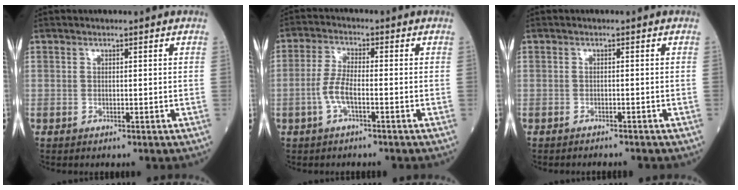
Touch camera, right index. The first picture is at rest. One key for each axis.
{"total": 4.4, "fx": -1.7, "fy": 1.0, "fz": 4.0, "tx": -0.094, "ty": 0.002, "tz": -0.036}
{"total": 2.0, "fx": -1.9, "fy": -0.1, "fz": 0.3, "tx": -0.006, "ty": -0.005, "tz": -0.023}